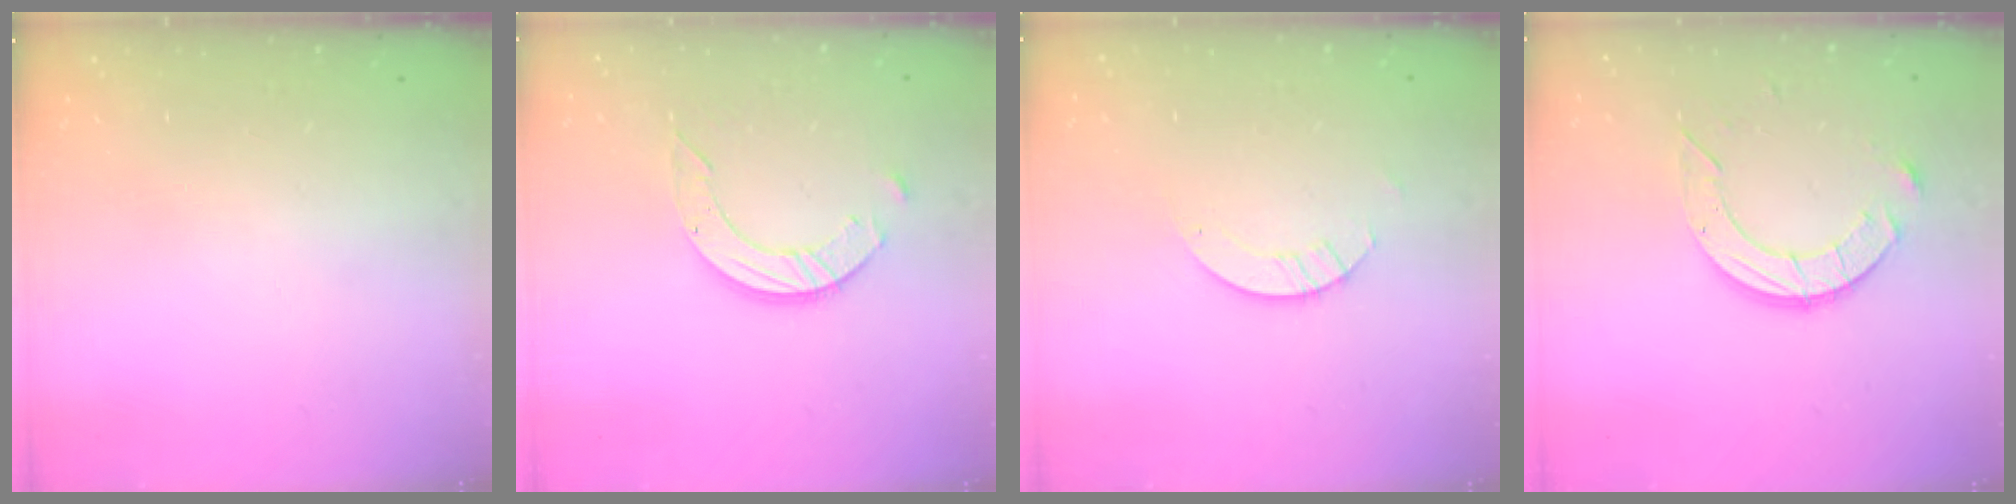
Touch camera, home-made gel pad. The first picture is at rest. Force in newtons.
{"total": 7.9, "press": 7.8, "slide": 0.7}
{"total": 2.9, "press": 2.9, "slide": 0.3}
{"total": 9.8, "press": 9.8, "slide": 0.9}